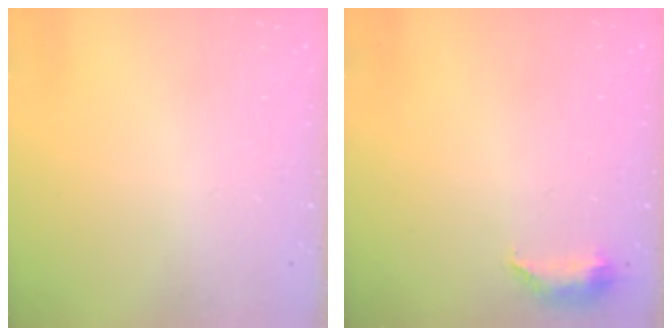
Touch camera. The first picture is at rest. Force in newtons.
{"total": 13.0, "press": 7.1, "slide": 10.9}